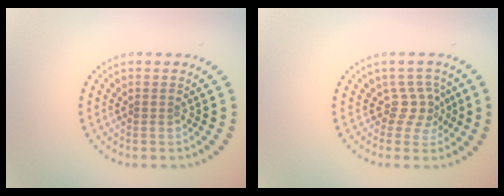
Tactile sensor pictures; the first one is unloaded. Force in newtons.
{"total": 2.4, "press": 1.6, "slide": 1.7}